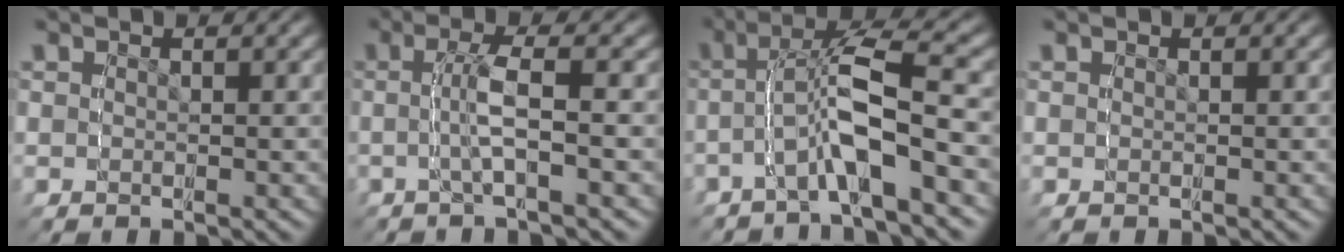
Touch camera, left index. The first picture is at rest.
{"total": 2.8, "force": [-0.2, -0.3, 2.8], "torque": [-0.055, 0.011, -0.007]}
{"total": 4.6, "force": [-1.2, 0.5, 4.4], "torque": [-0.088, 0.015, -0.022]}
{"total": 0.0}